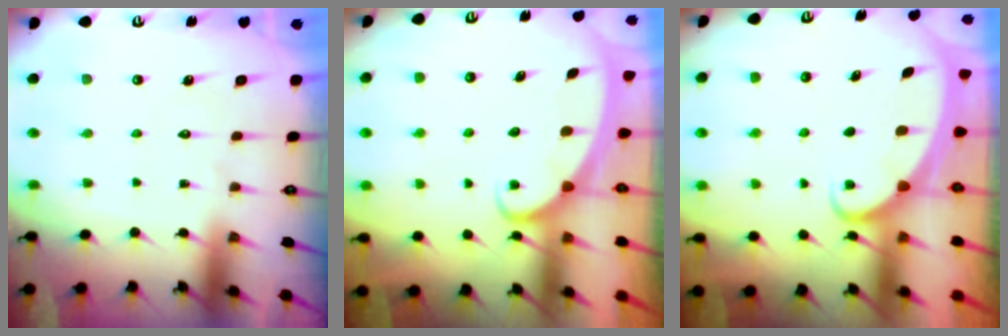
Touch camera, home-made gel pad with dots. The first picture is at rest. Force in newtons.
{"total": 2.6, "press": 2.6, "slide": 0.3}
{"total": 1.9, "press": 1.9, "slide": 0.3}